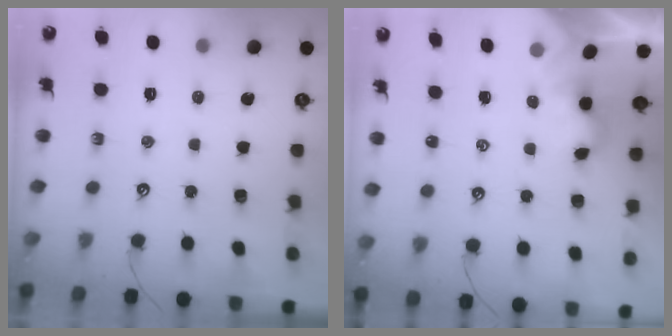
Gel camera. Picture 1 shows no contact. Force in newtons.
{"total": 2.4, "press": 2.4, "slide": 0.2}